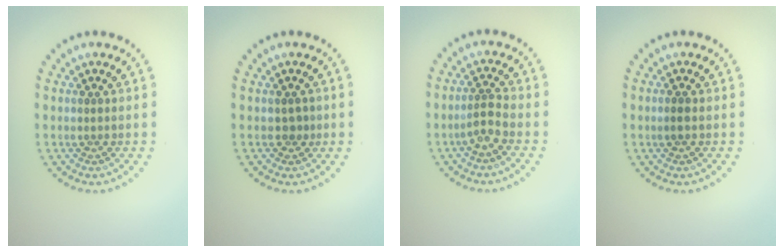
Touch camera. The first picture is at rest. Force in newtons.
{"total": 0.9, "press": 0.7, "slide": 0.5}
{"total": 1.8, "press": 1.3, "slide": 1.3}
{"total": 0.8, "press": 0.7, "slide": 0.2}